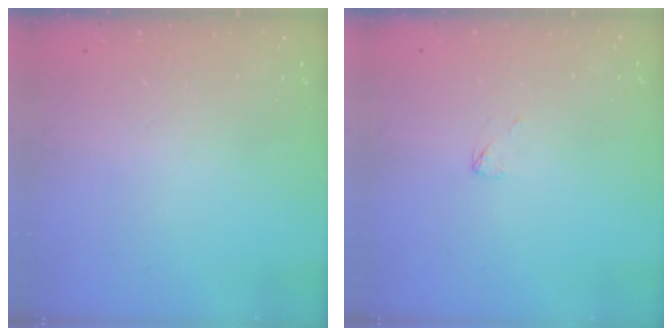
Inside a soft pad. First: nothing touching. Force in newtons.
{"total": 1.9, "press": 1.9, "slide": 0.1}